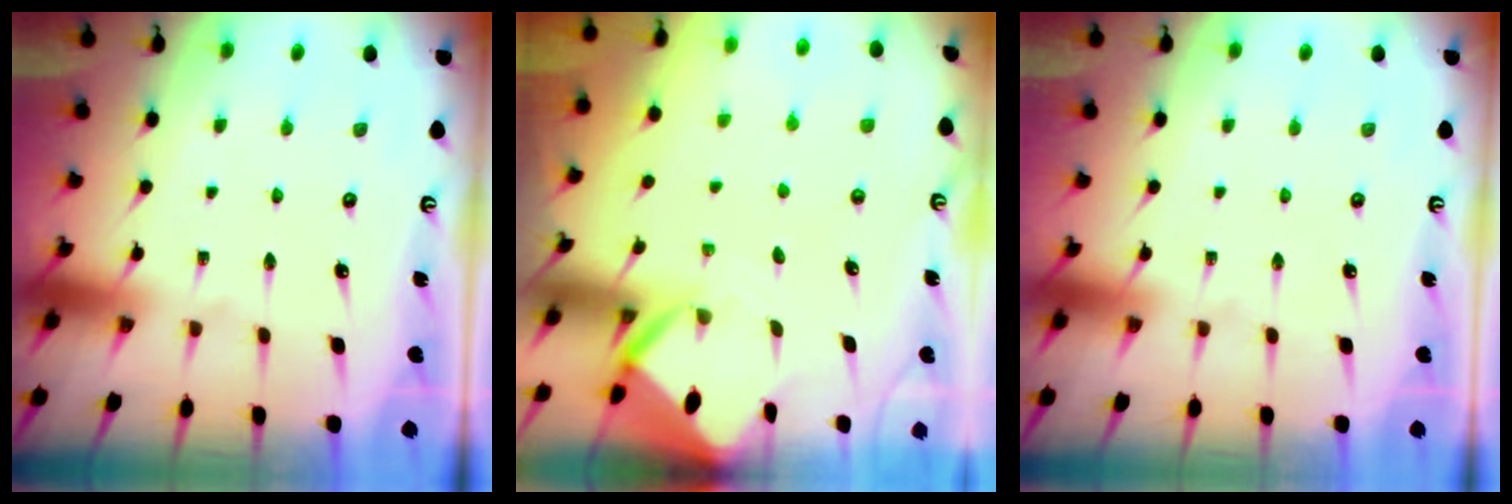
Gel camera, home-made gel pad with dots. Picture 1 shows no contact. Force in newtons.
{"total": 3.0, "press": 3.0, "slide": 0.1}
{"total": 0.0}